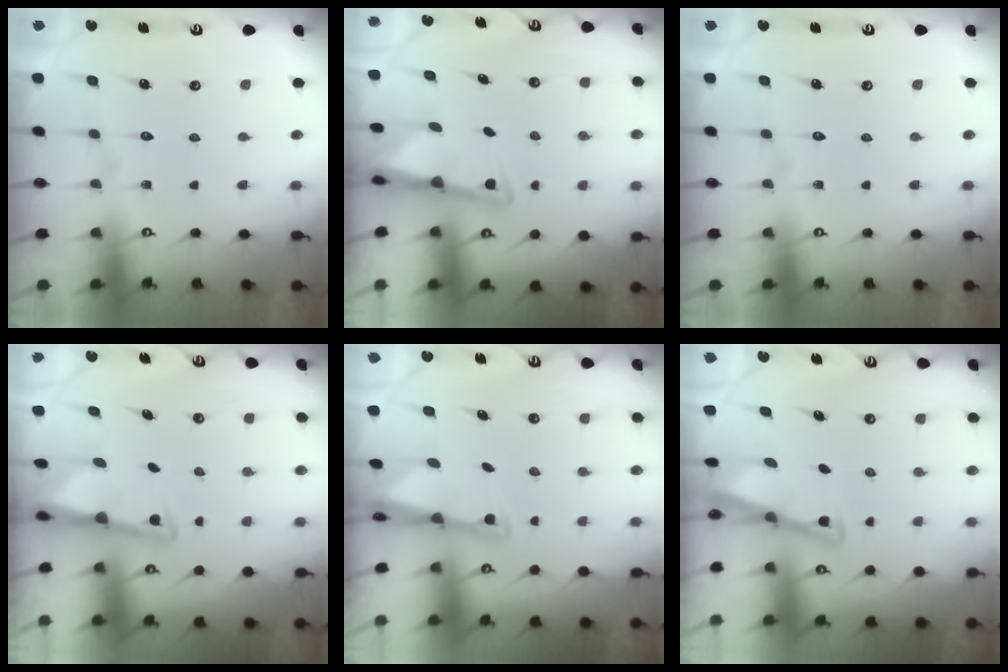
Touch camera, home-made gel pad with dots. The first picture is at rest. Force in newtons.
{"total": 3.0, "press": 2.9, "slide": 0.6}
{"total": 0.0}
{"total": 2.7, "press": 2.7, "slide": 0.7}
{"total": 1.8, "press": 1.8, "slide": 0.4}
{"total": 3.1, "press": 3.1, "slide": 0.4}